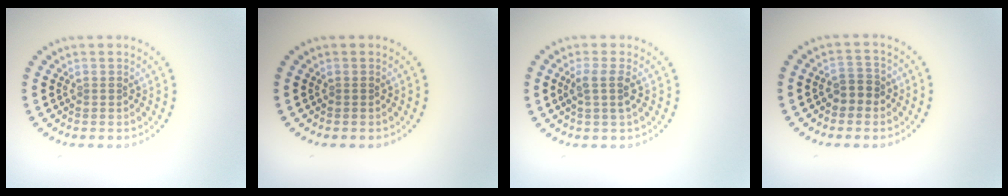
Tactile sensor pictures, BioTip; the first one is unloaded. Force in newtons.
{"total": 0.0}
{"total": 1.9, "press": 1.5, "slide": 1.1}
{"total": 2.0, "press": 1.9, "slide": 0.6}